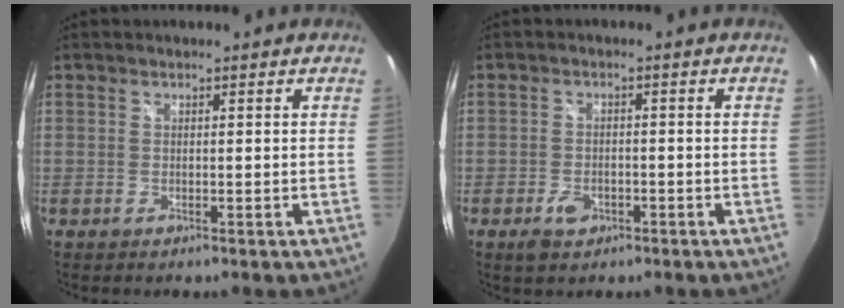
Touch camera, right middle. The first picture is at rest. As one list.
[{"total": 3.8, "force": [-2.1, 2.5, 2.0], "torque": [-0.044, -0.002, -0.032]}]